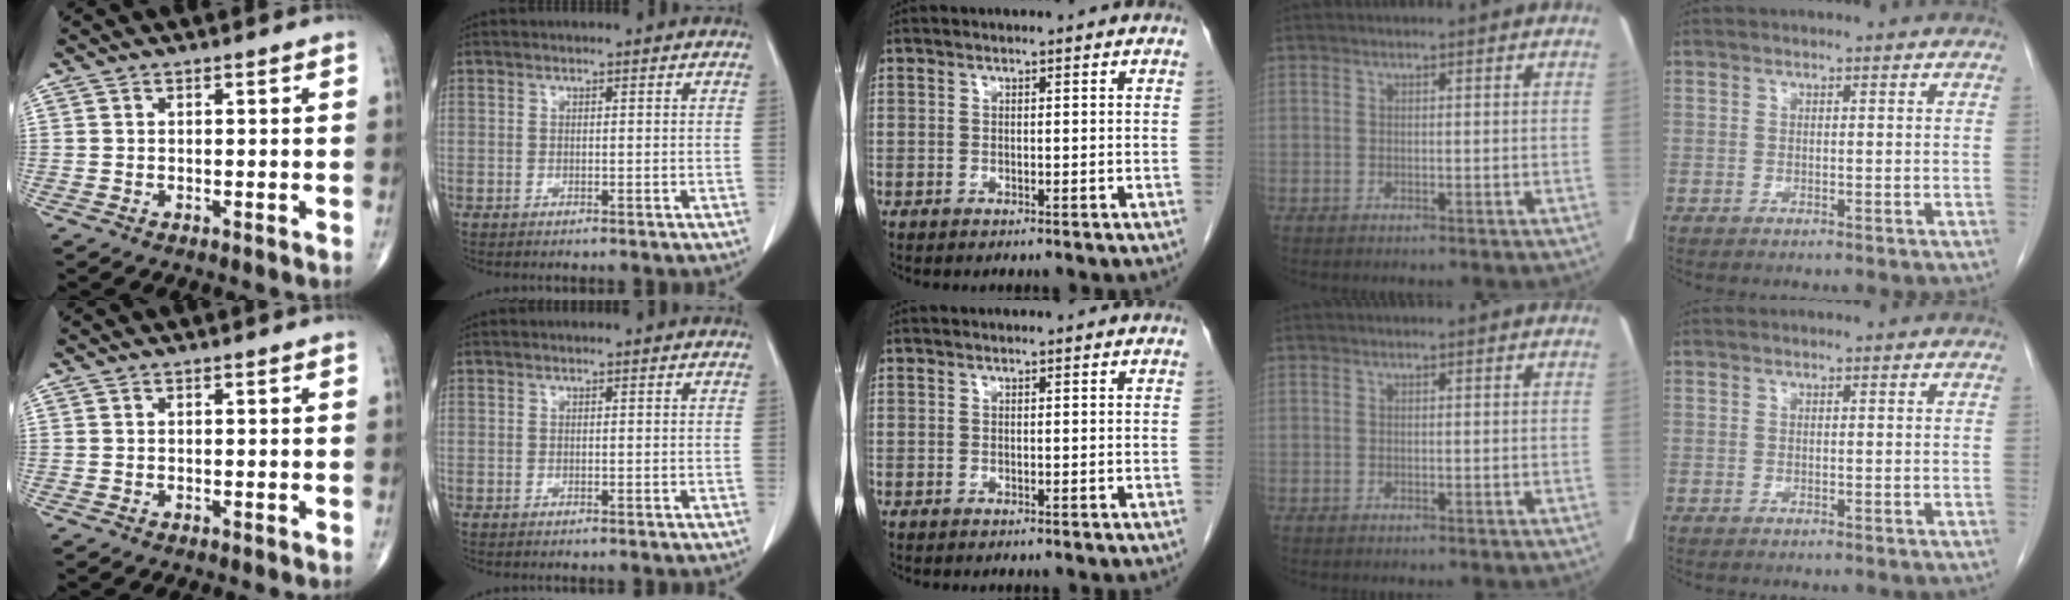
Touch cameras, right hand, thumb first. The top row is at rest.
{}